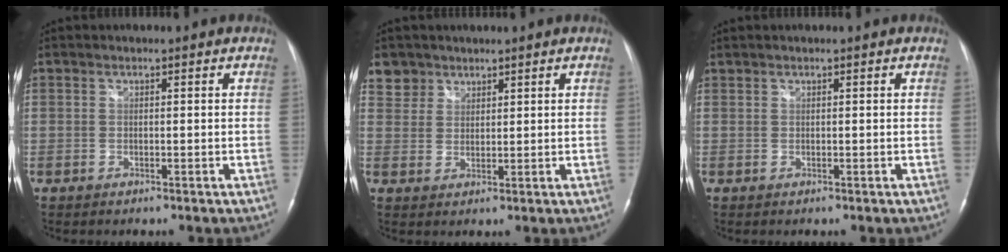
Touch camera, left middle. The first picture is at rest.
{"total": 3.9, "force": [2.8, 2.7, -0.5], "torque": [0.021, 0.003, 0.050]}
{"total": 0.0}